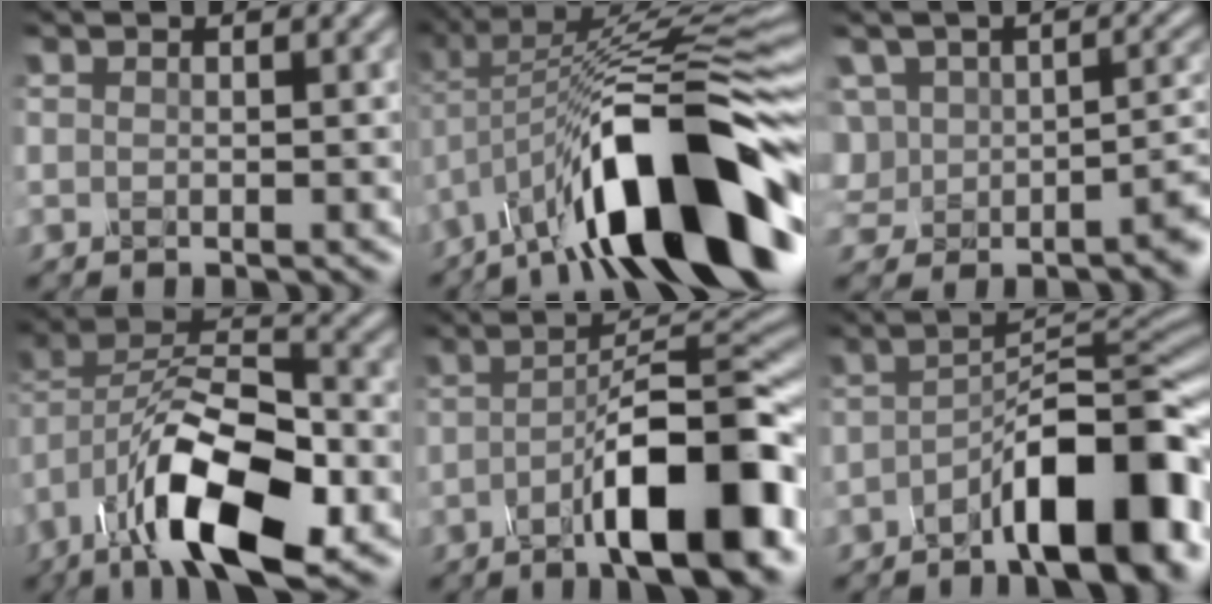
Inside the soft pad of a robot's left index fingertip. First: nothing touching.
{"total": 15.2, "force": [-5.3, 4.8, 13.5], "torque": [-0.211, 0.023, -0.080]}
{"total": 5.8, "force": [-1.7, 4.2, 3.6], "torque": [-0.056, -0.003, -0.025]}
{"total": 12.1, "force": [-6.4, 4.8, 9.1], "torque": [-0.170, -0.002, -0.112]}
{"total": 10.5, "force": [-4.2, 2.4, 9.3], "torque": [-0.132, 0.015, -0.067]}
{"total": 9.7, "force": [-4.8, 2.6, 7.9], "torque": [-0.108, 0.016, -0.078]}